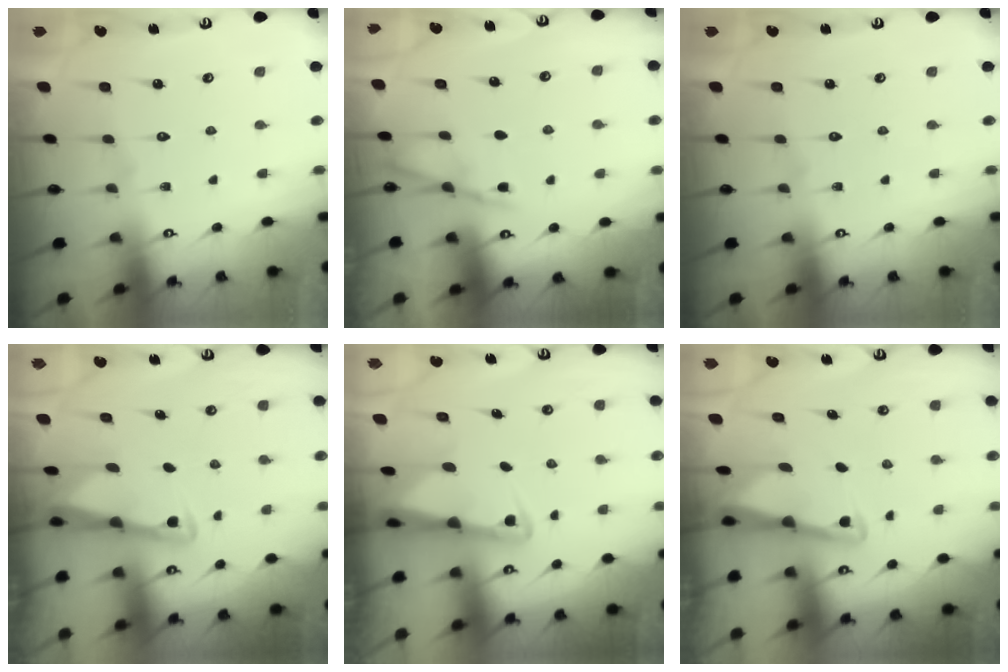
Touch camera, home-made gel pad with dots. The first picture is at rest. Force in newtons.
{"total": 3.9, "press": 3.9, "slide": 0.5}
{"total": 0.0}
{"total": 2.9, "press": 2.9, "slide": 0.4}
{"total": 2.5, "press": 2.5, "slide": 0.6}
{"total": 3.1, "press": 3.1, "slide": 0.4}